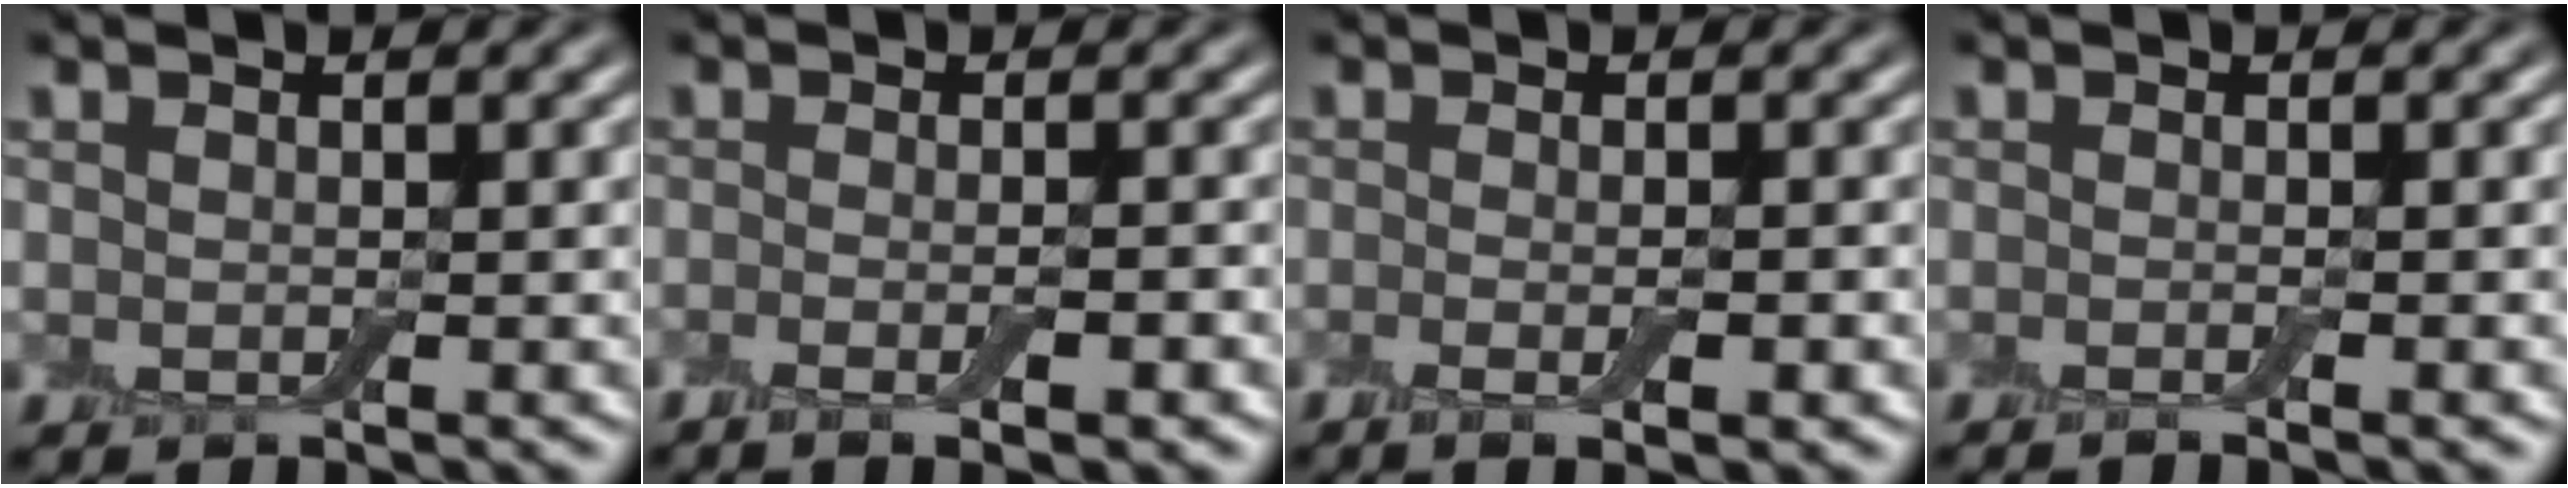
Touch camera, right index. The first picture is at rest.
{"total": 4.0, "force": [-1.5, 1.2, 3.5], "torque": [-0.037, 0.001, -0.025]}
{"total": 3.4, "force": [-0.9, 1.1, 3.1], "torque": [-0.036, -0.005, -0.011]}
{"total": 1.8, "force": [-0.9, 0.5, 1.5], "torque": [-0.004, -0.002, -0.016]}